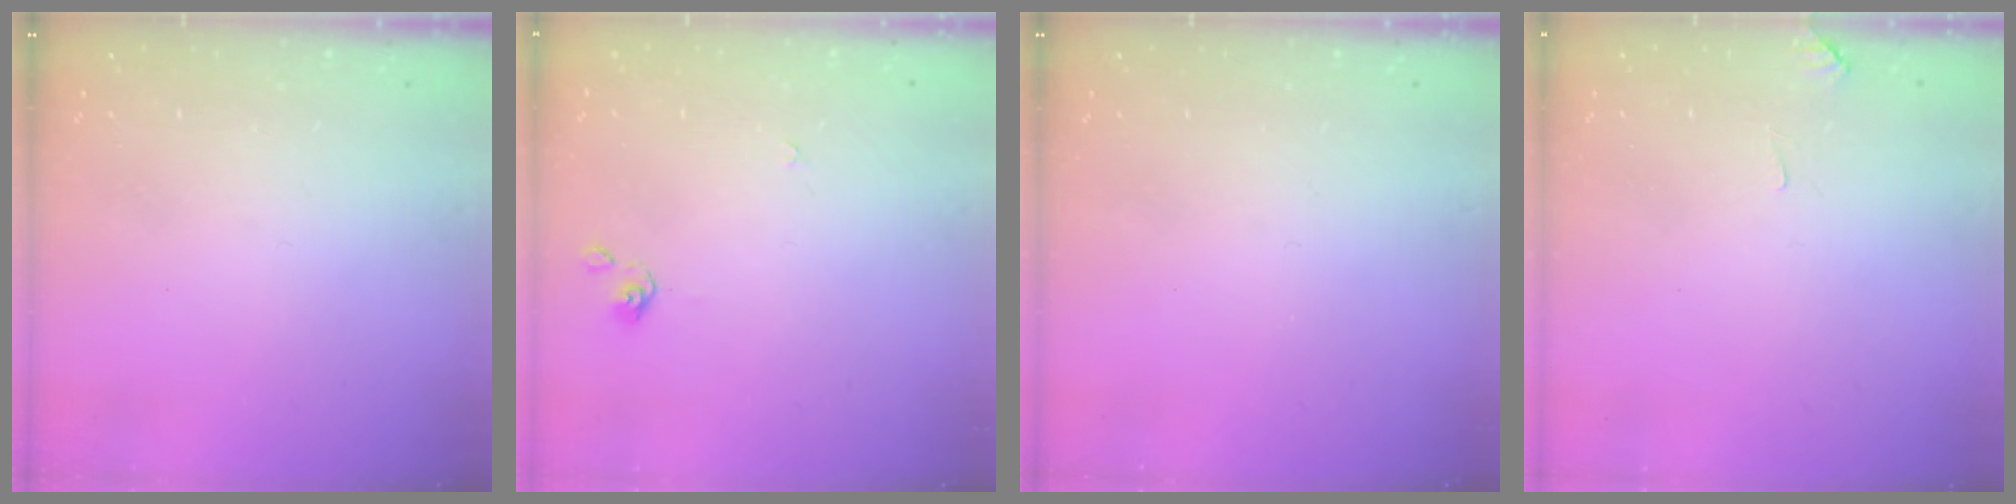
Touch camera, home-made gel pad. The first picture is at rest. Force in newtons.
{"total": 1.1, "press": 1.0, "slide": 0.4}
{"total": 0.0}
{"total": 2.9, "press": 2.9, "slide": 0.3}